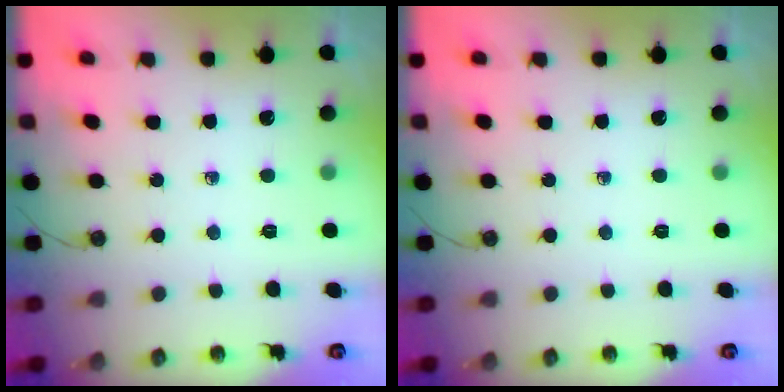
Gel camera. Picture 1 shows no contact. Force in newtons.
{"total": 0.0}